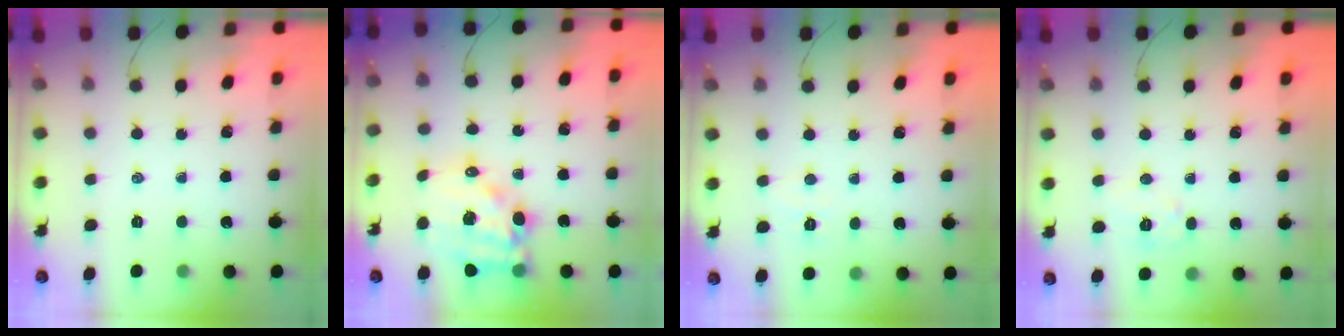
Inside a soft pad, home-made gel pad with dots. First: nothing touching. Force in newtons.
{"total": 15.7, "press": 15.2, "slide": 3.8}
{"total": 3.8, "press": 3.8, "slide": 0.7}
{"total": 5.8, "press": 5.8, "slide": 0.6}